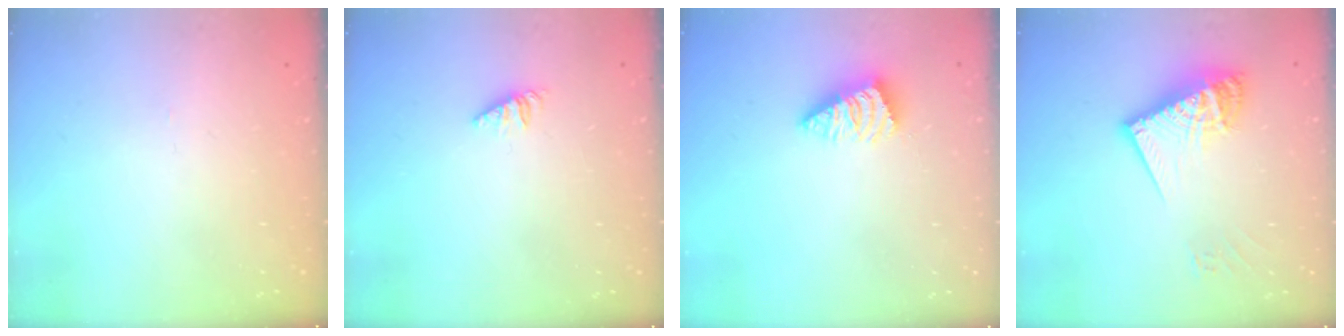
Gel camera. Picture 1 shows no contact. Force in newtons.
{"total": 1.2, "press": 1.2, "slide": 0.3}
{"total": 2.6, "press": 2.6, "slide": 0.5}
{"total": 15.2, "press": 15.1, "slide": 1.6}